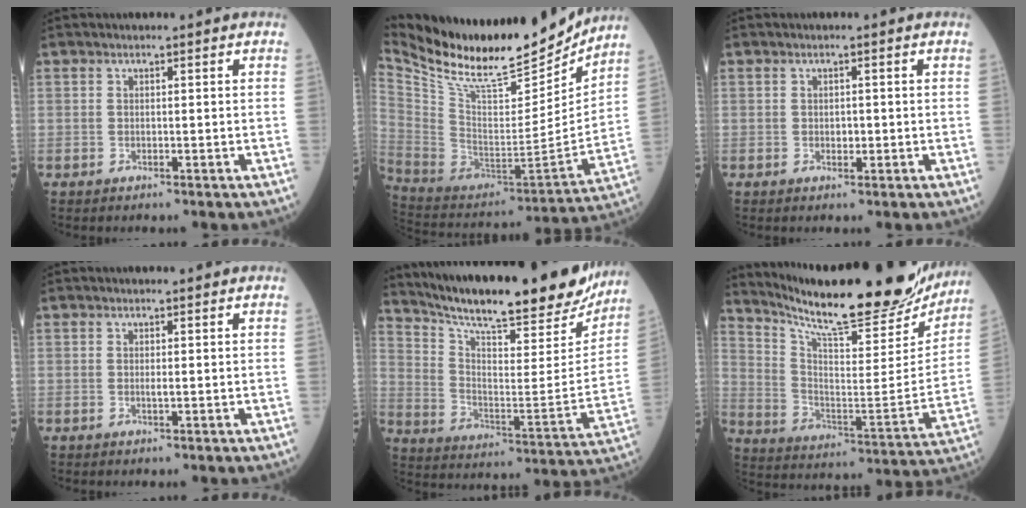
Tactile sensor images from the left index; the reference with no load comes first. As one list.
[{"total": 25.4, "force": [22.3, 5.0, 11.0], "torque": [-0.208, -0.040, 0.359]}, {"total": 1.0, "force": [-0.3, 0.6, 0.7], "torque": [-0.009, -0.003, -0.006]}, {"total": 0.6, "force": [-0.1, 0.0, 0.6], "torque": [-0.013, -0.004, -0.005]}, {"total": 27.3, "force": [23.7, 4.2, 12.9], "torque": [-0.214, -0.054, 0.332]}, {"total": 27.1, "force": [23.8, 3.9, 12.4], "torque": [-0.207, -0.061, 0.338]}]